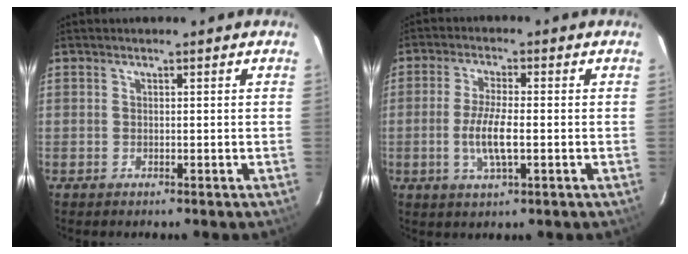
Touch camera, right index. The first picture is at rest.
{"total": 6.6, "force": [-1.4, 1.4, 6.3], "torque": [-0.127, -0.005, -0.028]}